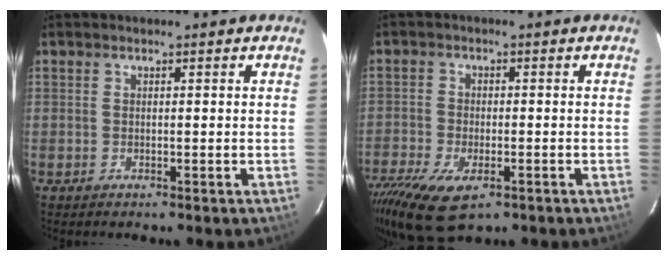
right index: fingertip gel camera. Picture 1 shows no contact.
{"total": 13.8, "force": [-7.9, 6.8, 9.1], "torque": [-0.217, -0.046, -0.133]}